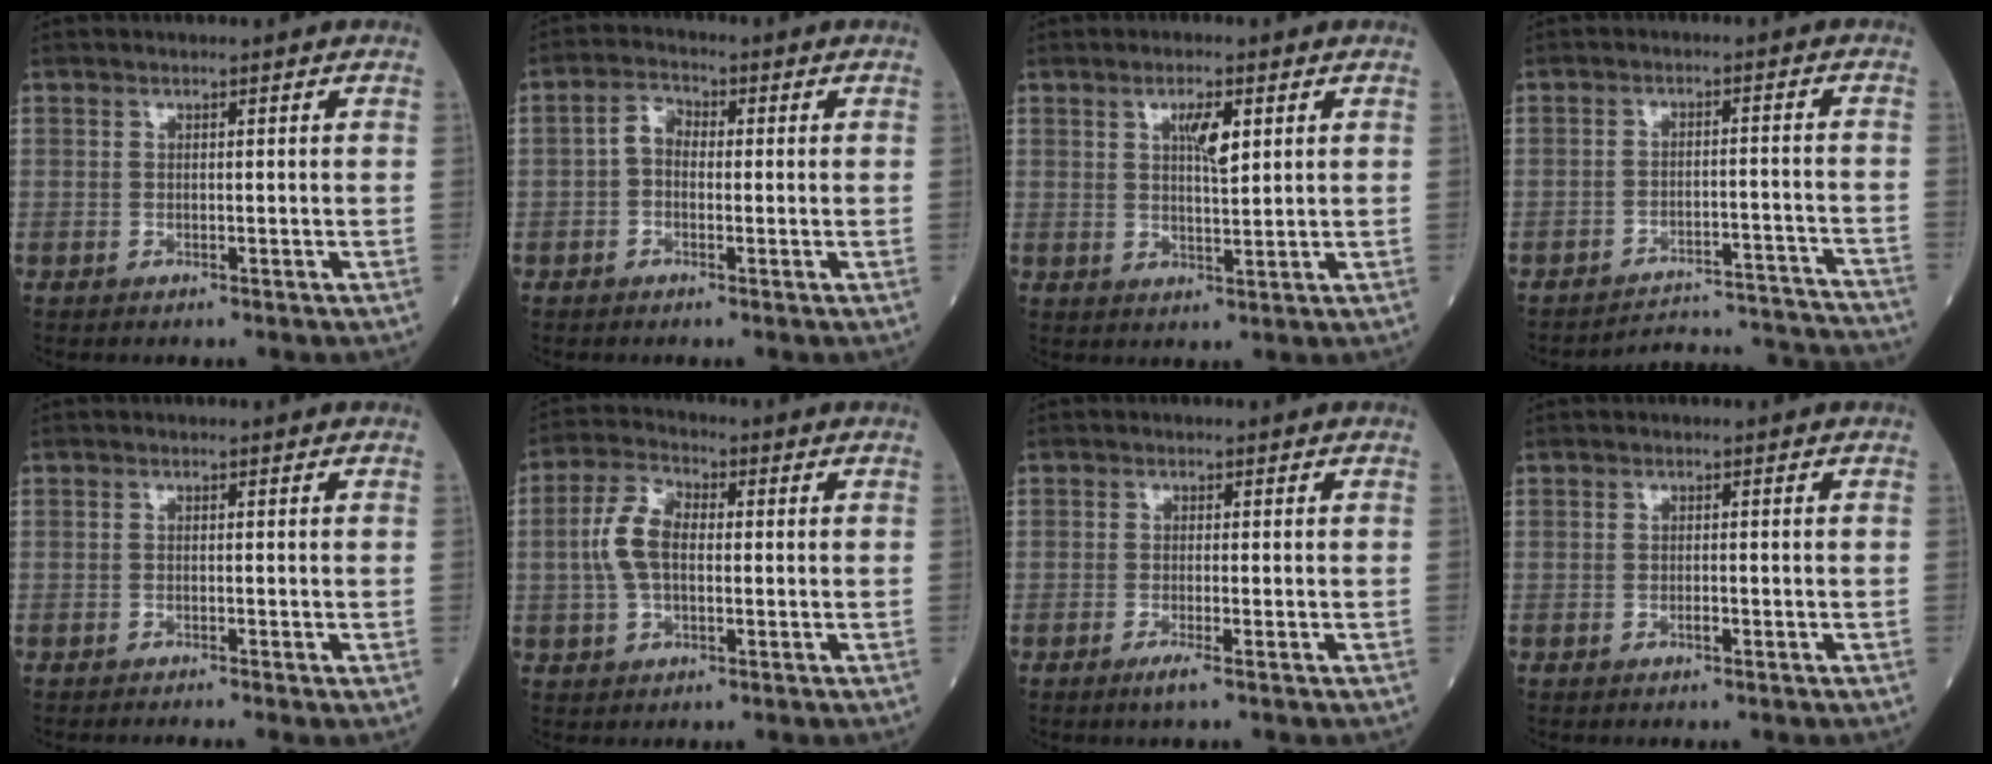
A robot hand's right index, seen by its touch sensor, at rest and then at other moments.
{"total": 3.3, "force": [-0.3, 2.3, 2.4], "torque": [-0.040, 0.014, -0.011]}
{"total": 4.2, "force": [1.7, 0.9, 3.7], "torque": [-0.065, 0.001, 0.030]}
{"total": 15.0, "force": [-15.0, -0.9, 0.4], "torque": [0.015, 0.018, -0.192]}
{"total": 1.3, "force": [-1.0, -0.4, 0.8], "torque": [-0.009, 0.001, -0.018]}
{"total": 6.7, "force": [0.2, 3.6, 5.7], "torque": [-0.131, 0.019, -0.001]}
{"total": 1.9, "force": [-1.1, -0.2, 1.5], "torque": [-0.031, -0.005, -0.023]}
{"total": 0.6, "force": [-0.3, 0.2, 0.5], "torque": [-0.013, 0.000, -0.004]}